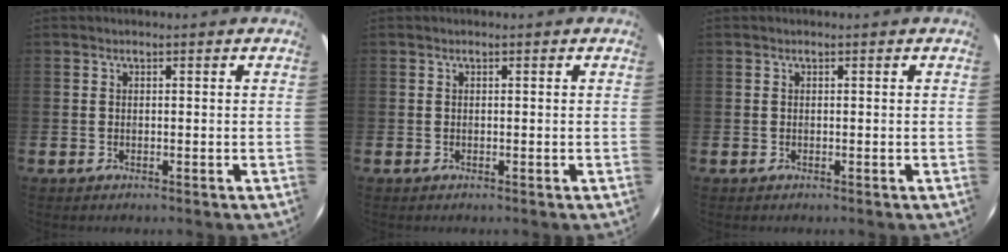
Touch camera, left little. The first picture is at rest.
{"total": 0.0}
{"total": 0.0}